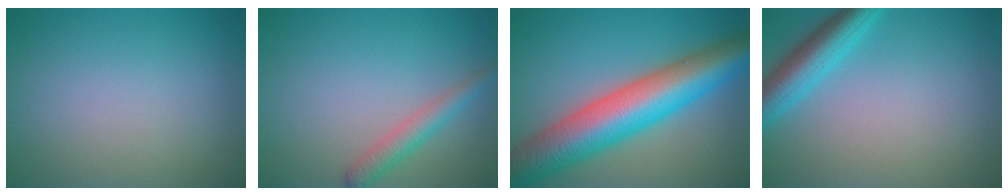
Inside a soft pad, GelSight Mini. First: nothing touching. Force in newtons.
{"total": 2.5, "press": 2.5, "slide": 0.1}
{"total": 11.9, "press": 11.9, "slide": 0.1}
{"total": 4.6, "press": 4.6, "slide": 0.2}